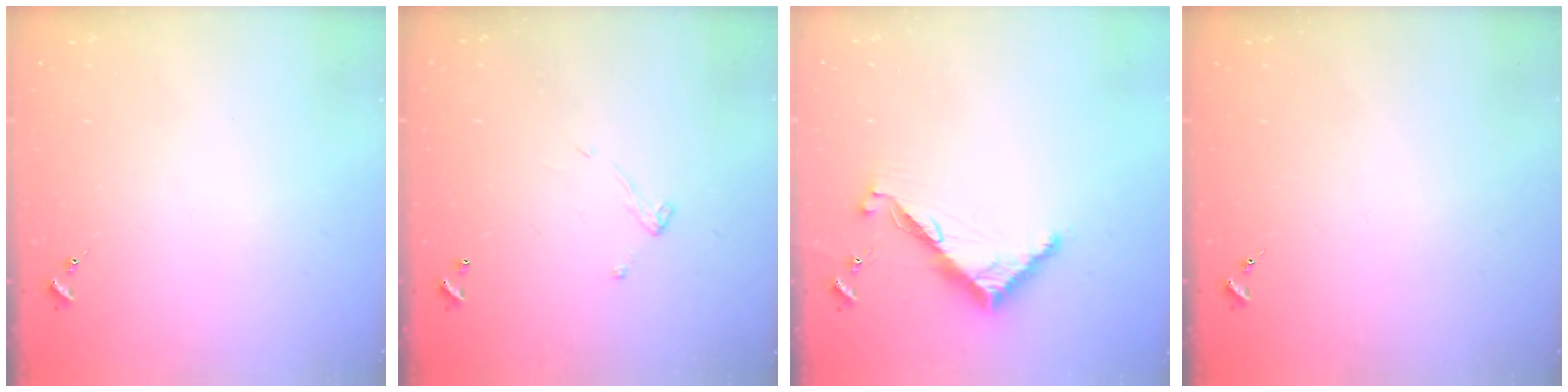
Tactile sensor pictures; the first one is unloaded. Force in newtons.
{"total": 4.9, "press": 4.9, "slide": 0.1}
{"total": 8.7, "press": 8.7, "slide": 0.6}
{"total": 0.0}